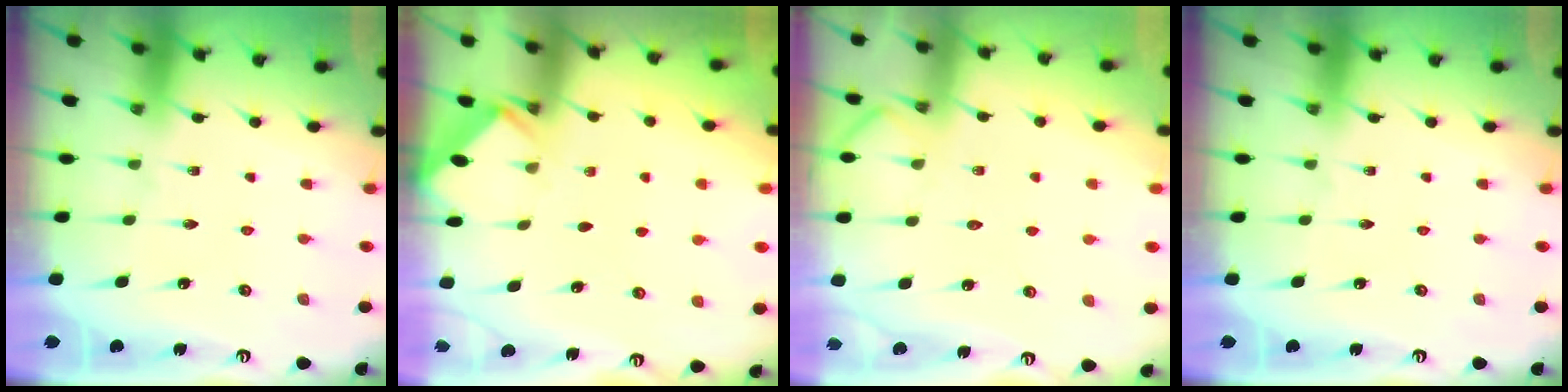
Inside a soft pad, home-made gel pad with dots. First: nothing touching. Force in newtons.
{"total": 2.5, "press": 2.4, "slide": 0.4}
{"total": 4.9, "press": 4.9, "slide": 0.5}
{"total": 0.0}